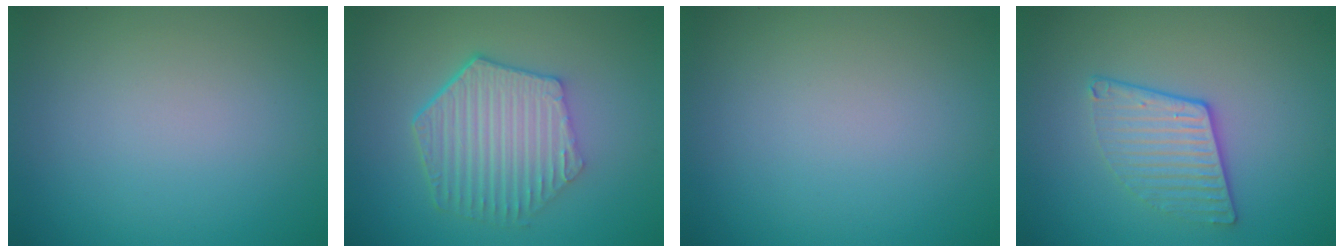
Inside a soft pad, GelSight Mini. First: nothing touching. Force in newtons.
{"total": 6.2, "press": 4.6, "slide": 4.2}
{"total": 0.0}
{"total": 3.2, "press": 2.9, "slide": 1.5}